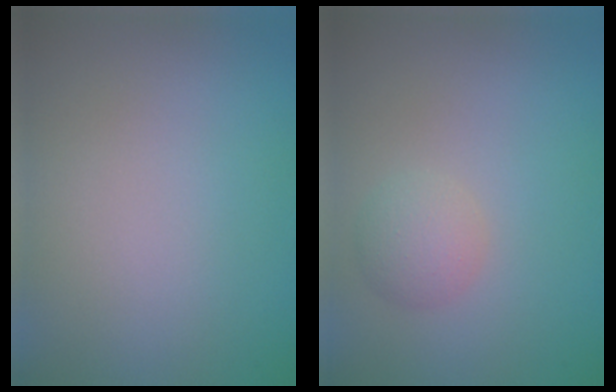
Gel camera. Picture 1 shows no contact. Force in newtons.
{"total": 2.1, "press": 2.1, "slide": 0.1}